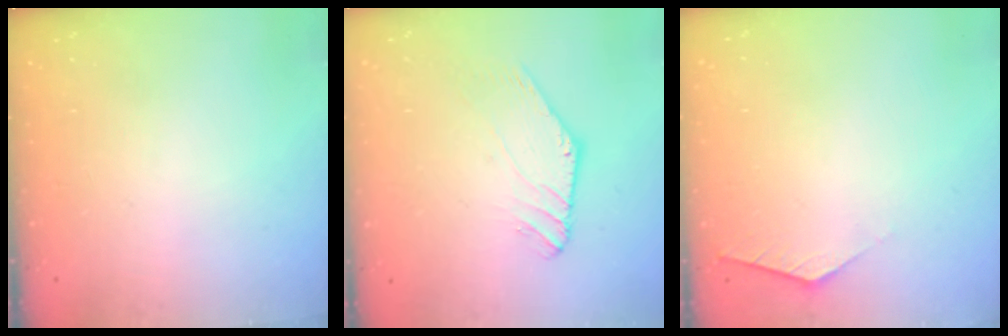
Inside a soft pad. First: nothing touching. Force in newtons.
{"total": 0.9, "press": 0.9, "slide": 0.1}
{"total": 2.1, "press": 2.0, "slide": 0.4}